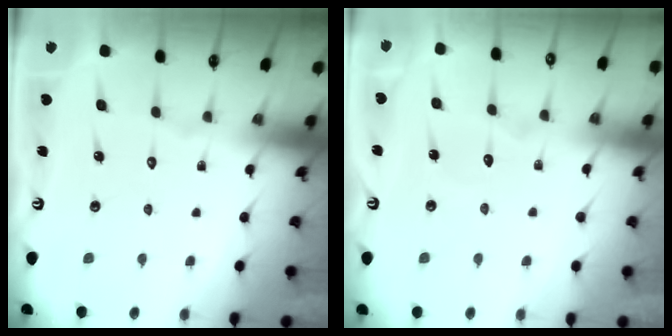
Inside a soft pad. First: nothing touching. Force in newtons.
{"total": 3.2, "press": 3.2, "slide": 0.2}